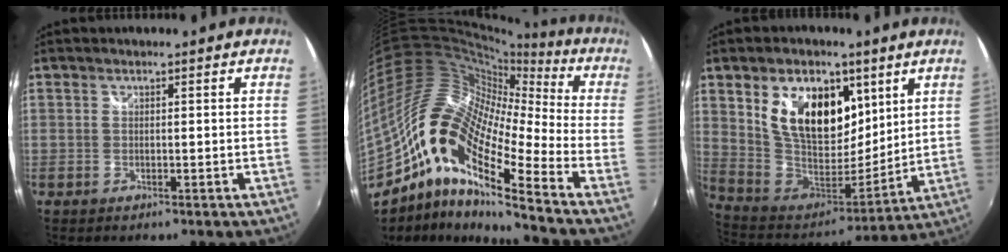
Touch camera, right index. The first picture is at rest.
{"total": 16.7, "force": [-7.4, 4.7, 14.2], "torque": [-0.222, -0.007, -0.165]}
{"total": 19.8, "force": [7.7, 12.1, 13.7], "torque": [-0.265, 0.010, 0.156]}